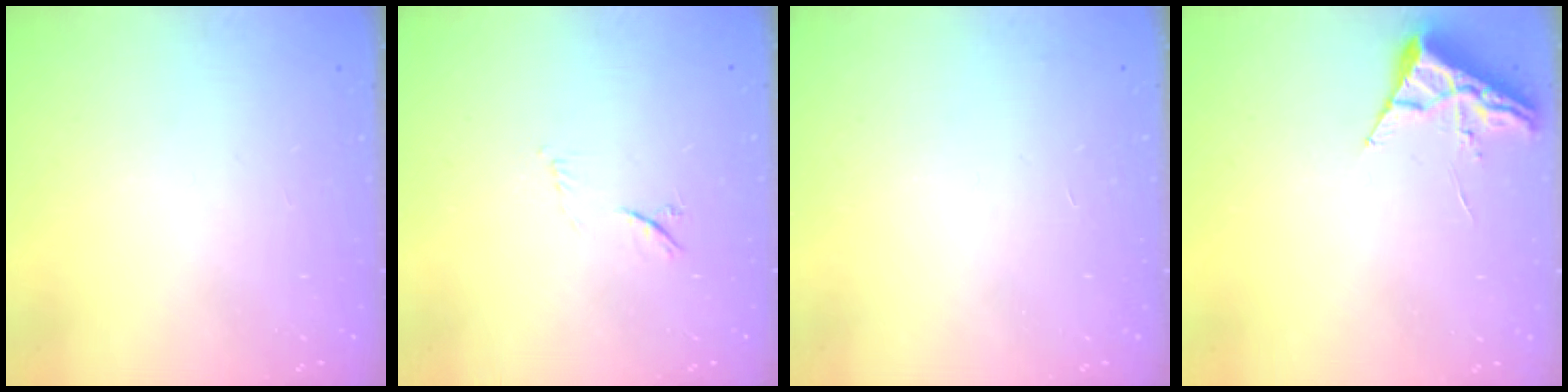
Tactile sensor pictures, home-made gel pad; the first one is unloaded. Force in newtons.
{"total": 4.7, "press": 4.6, "slide": 1.2}
{"total": 3.4, "press": 3.4, "slide": 0.1}
{"total": 3.9, "press": 3.9, "slide": 0.5}